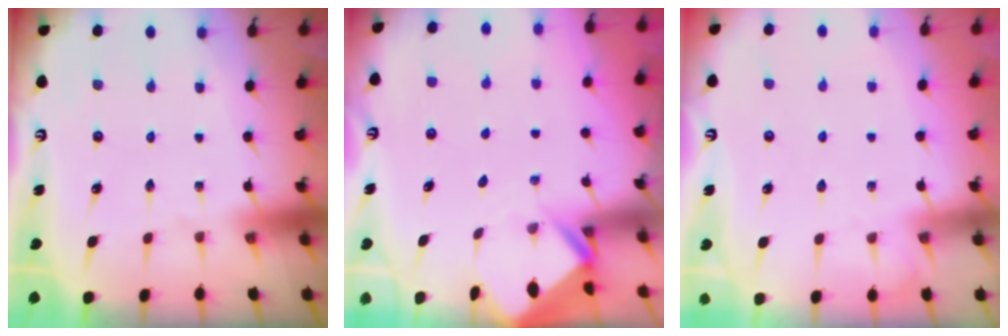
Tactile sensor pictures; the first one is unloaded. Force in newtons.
{"total": 2.3, "press": 2.3, "slide": 0.2}
{"total": 3.0, "press": 3.0, "slide": 0.5}